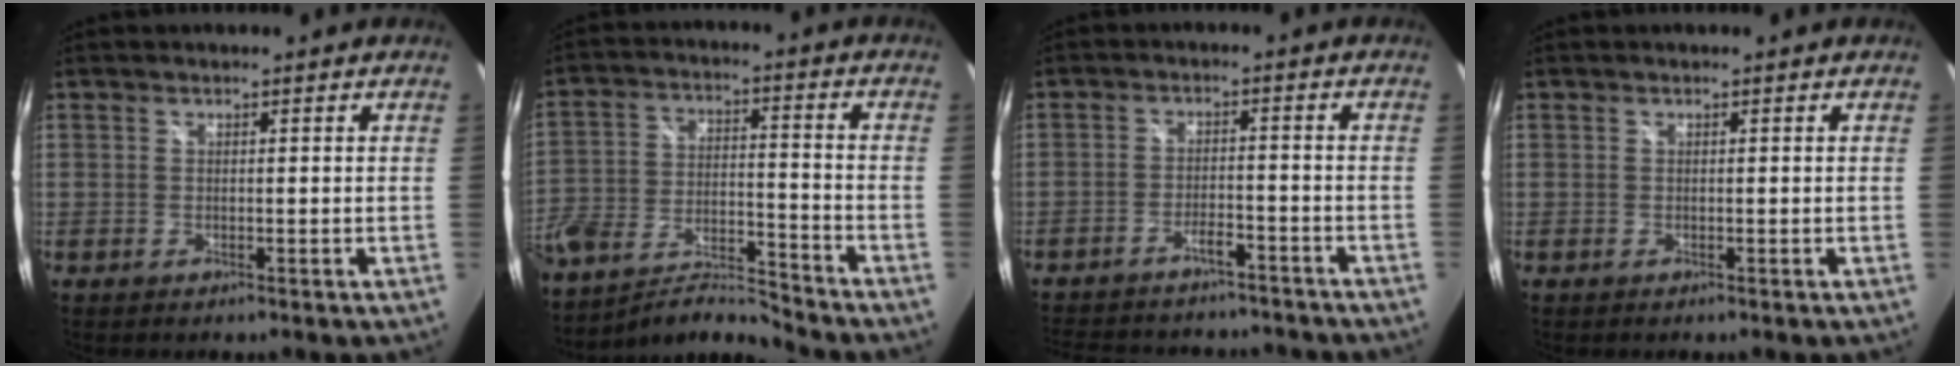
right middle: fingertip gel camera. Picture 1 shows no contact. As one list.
[{"total": 12.1, "force": [-8.8, 4.1, 7.2], "torque": [-0.143, -0.019, -0.162]}, {"total": 16.2, "force": [-14.2, 5.0, 6.0], "torque": [-0.141, 0.005, -0.194]}, {"total": 0.0}]